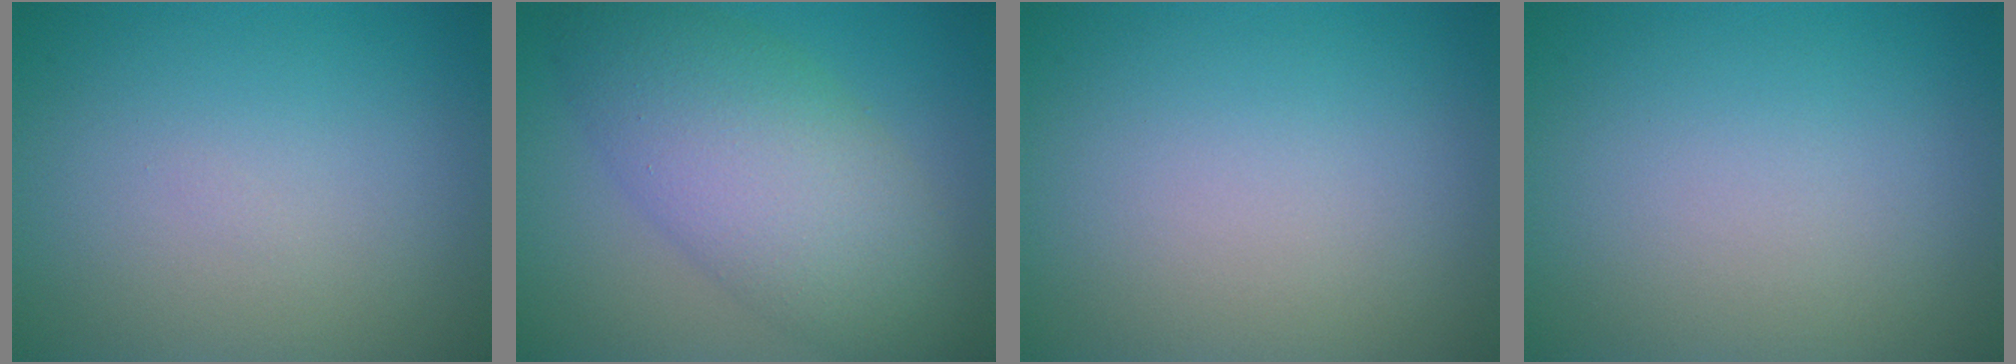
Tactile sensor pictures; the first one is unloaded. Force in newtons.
{"total": 8.1, "press": 8.1, "slide": 0.3}
{"total": 0.0}
{"total": 0.0}